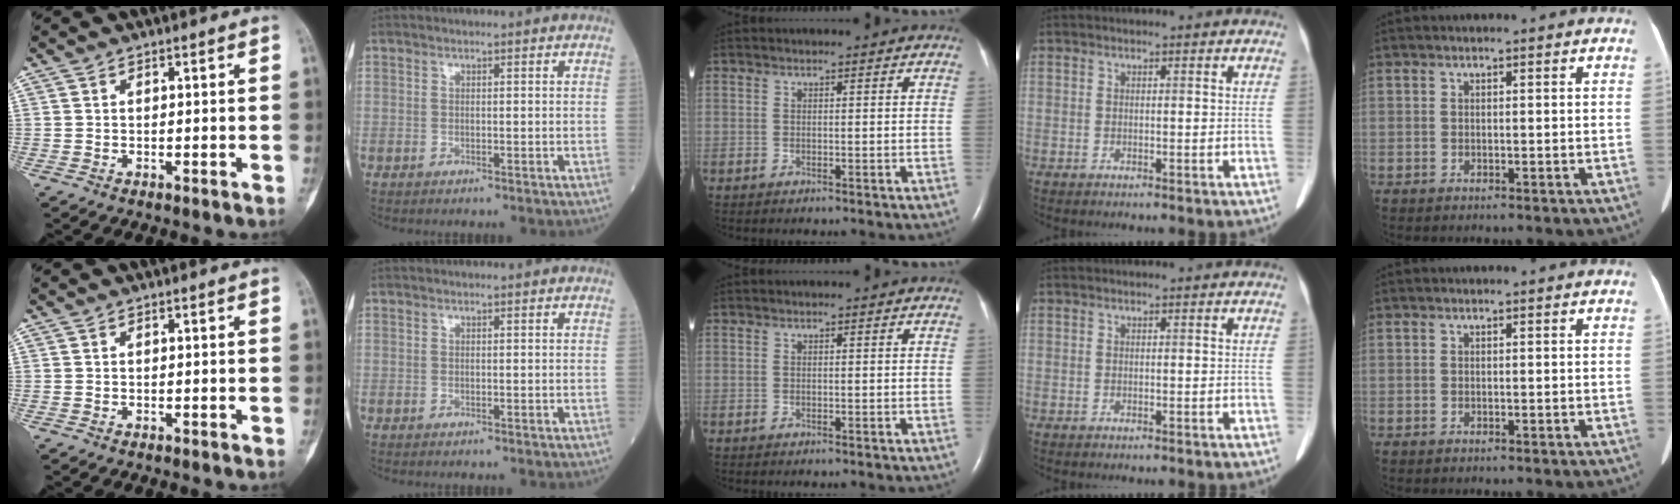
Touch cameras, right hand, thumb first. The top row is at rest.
{}